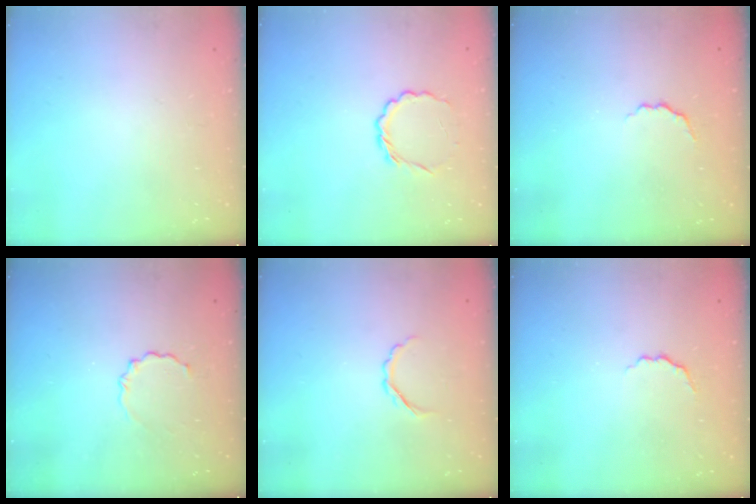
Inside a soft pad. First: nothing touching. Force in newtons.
{"total": 3.9, "press": 3.7, "slide": 1.3}
{"total": 2.7, "press": 2.6, "slide": 0.9}
{"total": 3.1, "press": 2.9, "slide": 1.1}
{"total": 2.9, "press": 2.8, "slide": 0.8}
{"total": 2.7, "press": 2.6, "slide": 0.9}